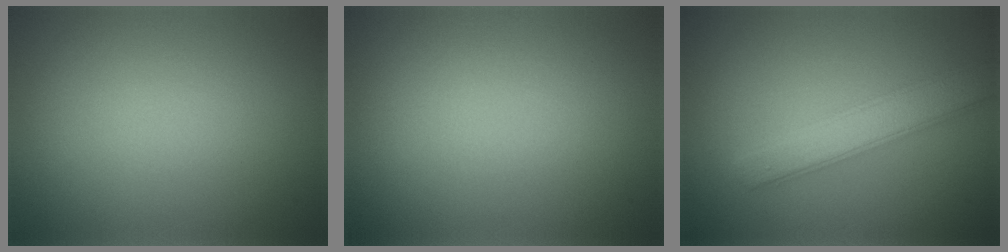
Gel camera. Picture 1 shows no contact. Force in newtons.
{"total": 0.0}
{"total": 3.8, "press": 3.8, "slide": 0.1}